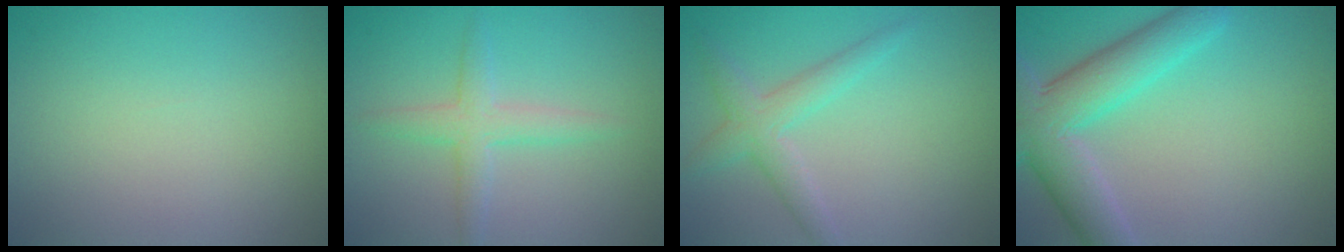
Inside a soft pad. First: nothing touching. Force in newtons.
{"total": 2.7, "press": 2.7, "slide": 0.1}
{"total": 2.8, "press": 2.8, "slide": 0.1}
{"total": 6.8, "press": 6.8, "slide": 0.3}